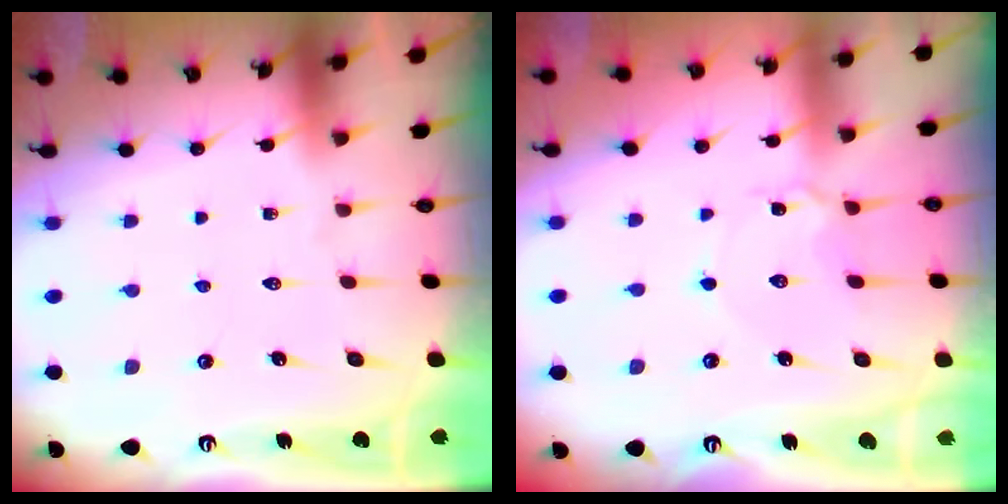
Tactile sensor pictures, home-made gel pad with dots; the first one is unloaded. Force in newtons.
{"total": 4.3, "press": 4.3, "slide": 0.4}